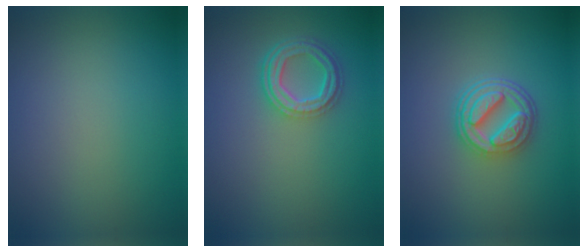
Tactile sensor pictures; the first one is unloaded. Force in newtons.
{"total": 4.2, "press": 3.3, "slide": 2.7}
{"total": 4.9, "press": 3.7, "slide": 3.3}